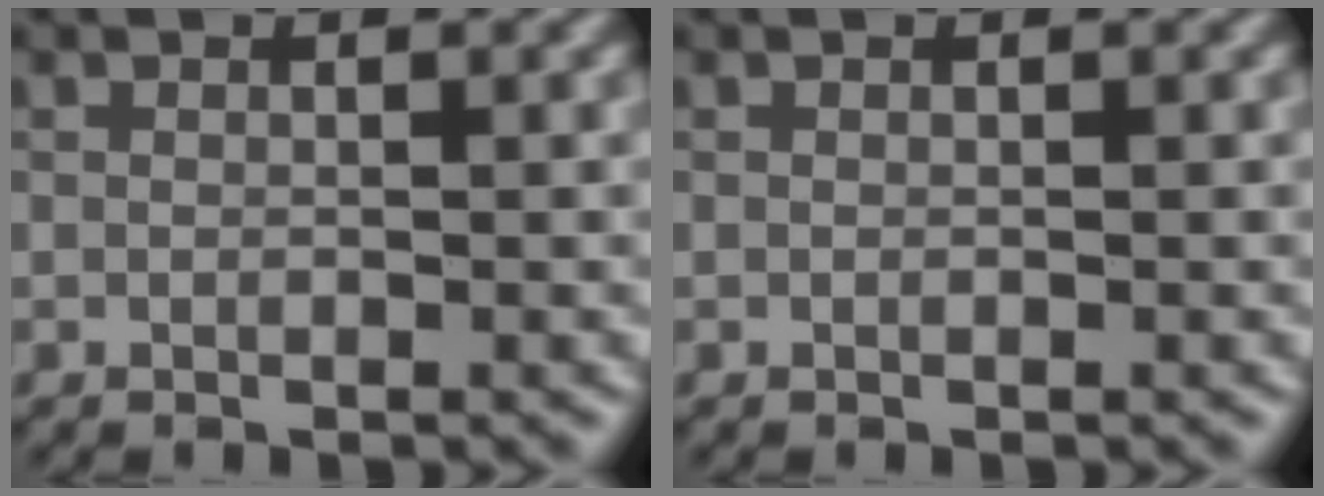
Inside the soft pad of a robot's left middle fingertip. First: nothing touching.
{"total": 0.0}